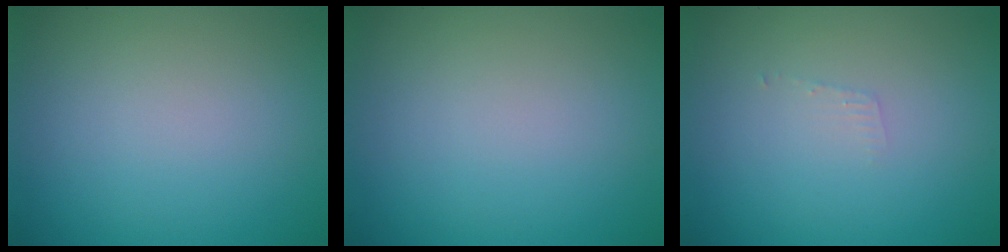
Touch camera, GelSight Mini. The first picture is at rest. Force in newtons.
{"total": 0.0}
{"total": 0.7, "press": 0.7, "slide": 0.1}